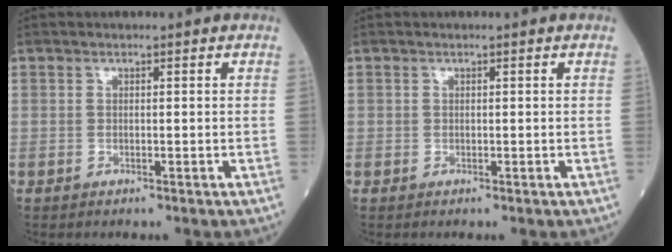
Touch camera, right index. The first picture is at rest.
{"total": 0.0}